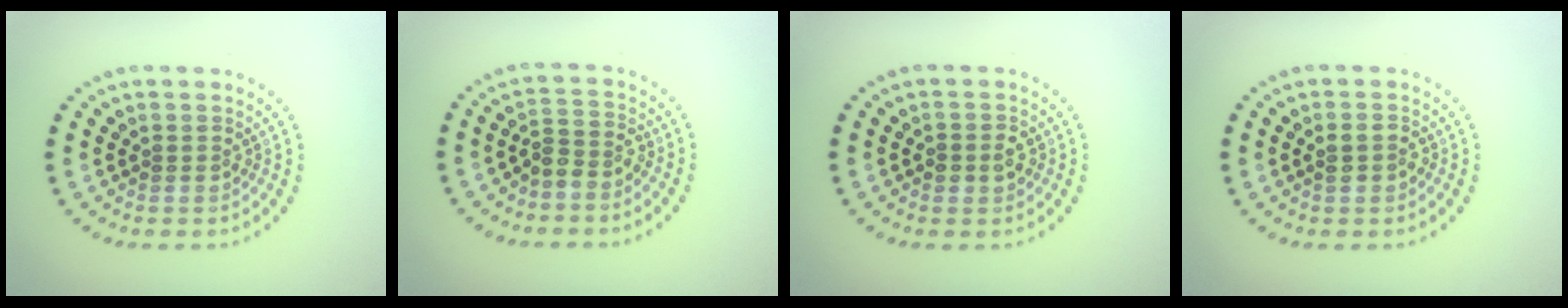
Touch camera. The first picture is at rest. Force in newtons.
{"total": 2.2, "press": 1.7, "slide": 1.4}
{"total": 1.6, "press": 1.5, "slide": 0.3}
{"total": 1.5, "press": 1.5, "slide": 0.3}